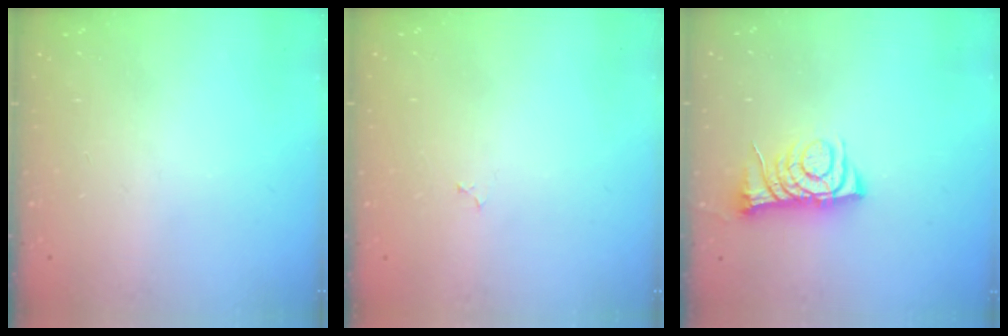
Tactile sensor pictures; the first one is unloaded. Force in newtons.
{"total": 2.3, "press": 2.3, "slide": 0.2}
{"total": 8.0, "press": 7.9, "slide": 1.1}